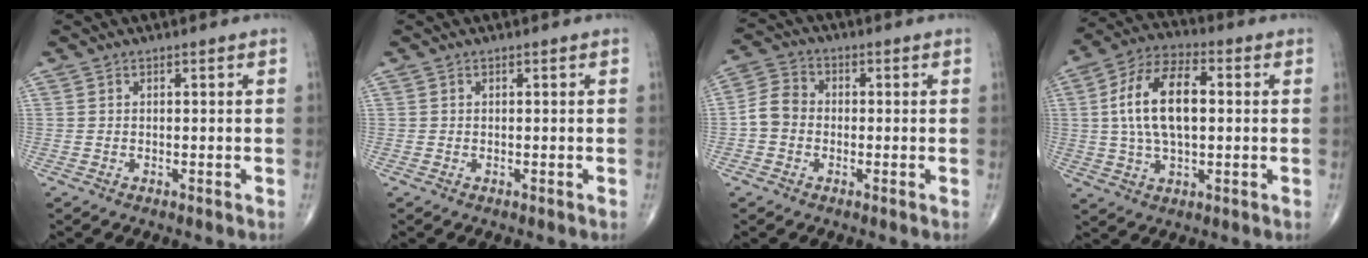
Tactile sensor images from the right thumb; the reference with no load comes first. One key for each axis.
{"total": 0.0}
{"total": 5.7, "fx": -1.1, "fy": 4.8, "fz": 2.8, "tx": -0.043, "ty": 0.019, "tz": -0.034}
{"total": 14.7, "fx": 1.5, "fy": 7.6, "fz": 12.5, "tx": -0.236, "ty": 0.022, "tz": 0.024}